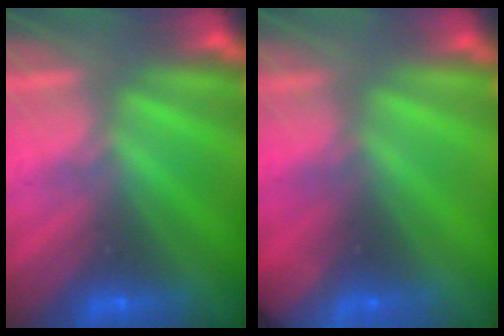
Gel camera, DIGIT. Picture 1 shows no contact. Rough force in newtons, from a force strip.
{"total": 7.0}